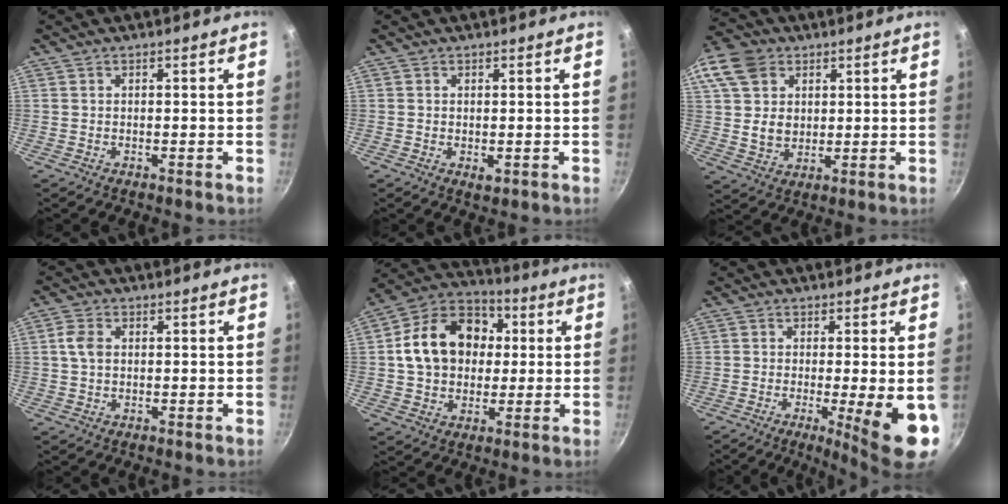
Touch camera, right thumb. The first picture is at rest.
{"total": 1.5, "force": [-0.1, 0.9, 1.1], "torque": [-0.017, -0.004, -0.001]}
{"total": 18.0, "force": [6.7, 14.1, 9.0], "torque": [-0.191, 0.011, 0.125]}
{"total": 4.0, "force": [0.5, 2.8, 2.7], "torque": [-0.051, 0.006, 0.004]}
{"total": 17.9, "force": [2.4, 13.9, 11.0], "torque": [-0.158, 0.029, 0.030]}
{"total": 10.9, "force": [-2.4, 1.6, 10.5], "torque": [-0.143, -0.009, -0.027]}